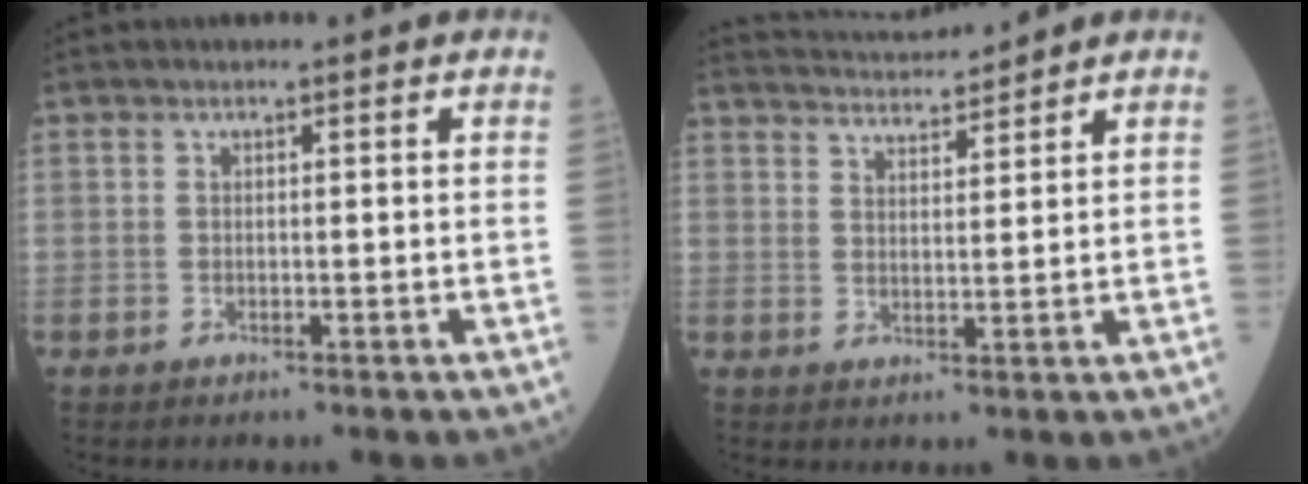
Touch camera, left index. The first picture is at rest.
{"total": 7.4, "force": [7.3, -0.6, 1.0], "torque": [-0.026, 0.018, 0.121]}